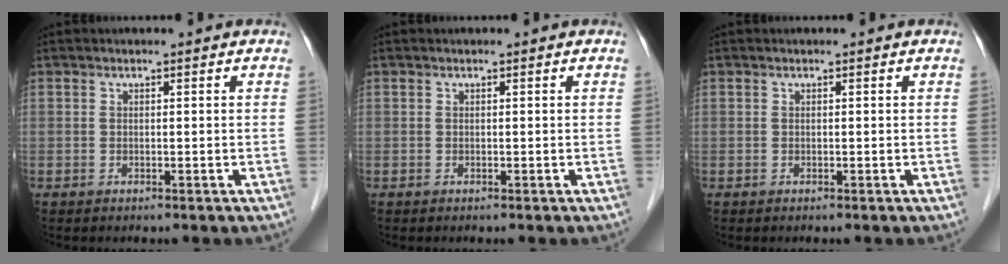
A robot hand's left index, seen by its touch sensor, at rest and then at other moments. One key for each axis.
{"total": 0.0}
{"total": 0.0}